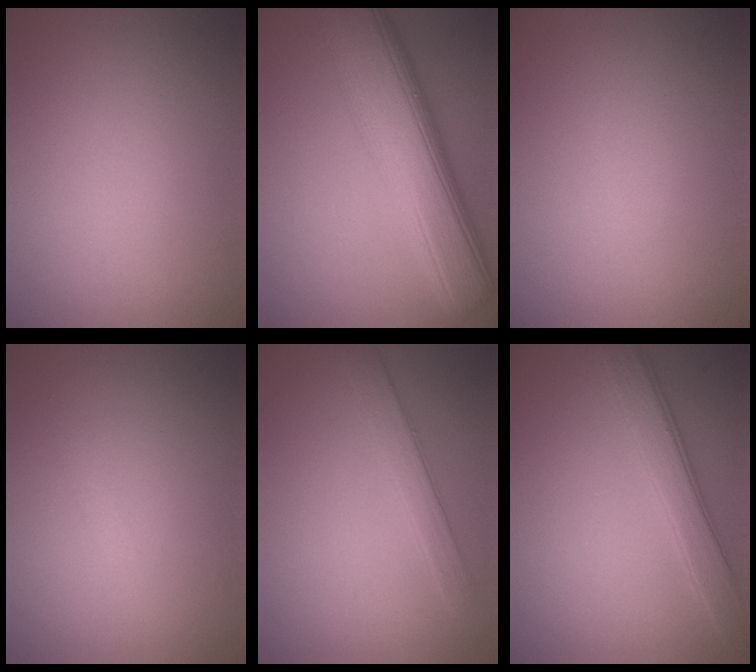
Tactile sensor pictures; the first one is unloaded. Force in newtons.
{"total": 10.6, "press": 10.6, "slide": 0.2}
{"total": 0.0}
{"total": 0.6, "press": 0.6, "slide": 0.0}
{"total": 2.4, "press": 2.4, "slide": 0.1}
{"total": 4.0, "press": 4.0, "slide": 0.1}